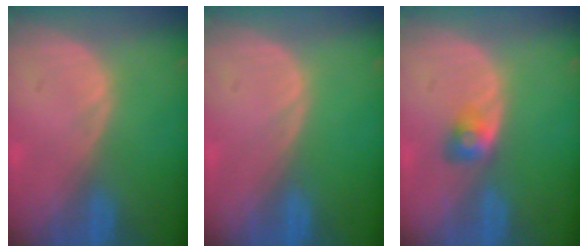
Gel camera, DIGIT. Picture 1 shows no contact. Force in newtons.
{"total": 0.0}
{"total": 2.9, "press": 2.4, "slide": 1.5}